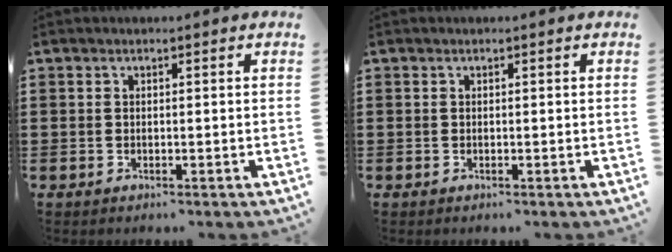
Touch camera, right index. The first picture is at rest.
{"total": 0.0}